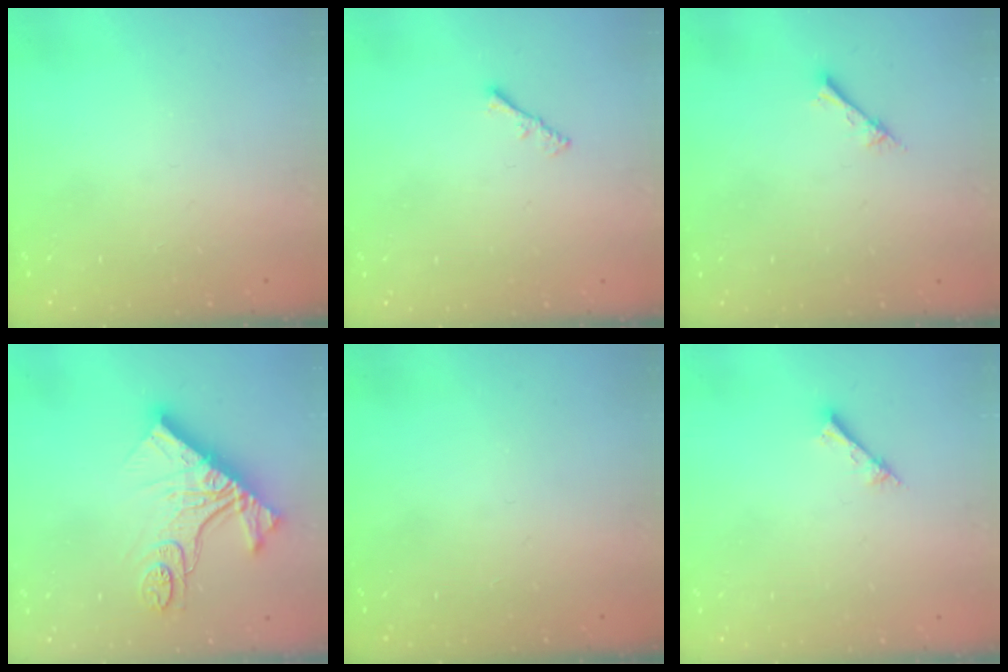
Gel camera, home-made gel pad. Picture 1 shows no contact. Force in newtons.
{"total": 1.3, "press": 1.3, "slide": 0.4}
{"total": 2.3, "press": 2.3, "slide": 0.3}
{"total": 15.2, "press": 15.2, "slide": 1.3}
{"total": 0.0}
{"total": 1.2, "press": 1.2, "slide": 0.1}